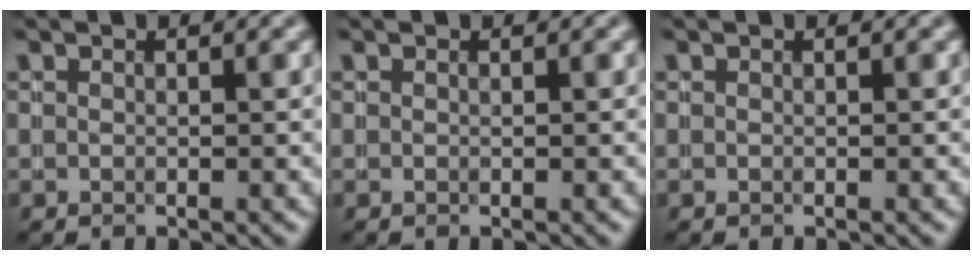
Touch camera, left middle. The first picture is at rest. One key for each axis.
{"total": 0.0}
{"total": 0.0}